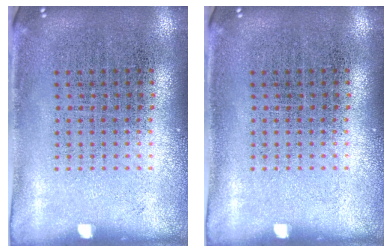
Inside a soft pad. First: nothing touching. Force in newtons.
{"total": 0.0}